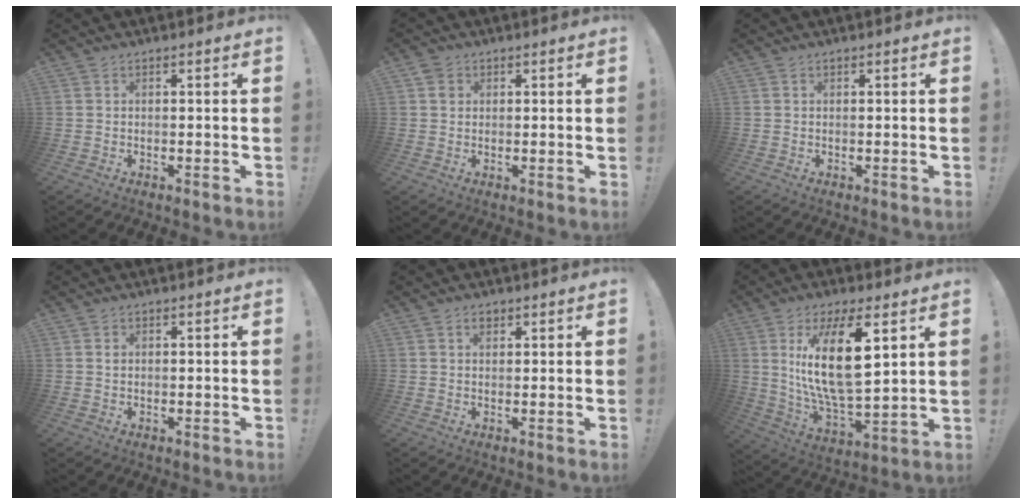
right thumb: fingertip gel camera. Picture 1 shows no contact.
{"total": 2.0, "force": [0.8, 1.8, 0.6], "torque": [-0.001, -0.002, 0.013]}
{"total": 0.0}
{"total": 0.6, "force": [0.3, 0.5, -0.1], "torque": [0.002, 0.003, 0.005]}
{"total": 2.0, "force": [1.1, 1.2, 1.1], "torque": [-0.016, 0.001, 0.017]}
{"total": 19.1, "force": [6.6, 7.0, 16.5], "torque": [-0.316, -0.034, 0.100]}